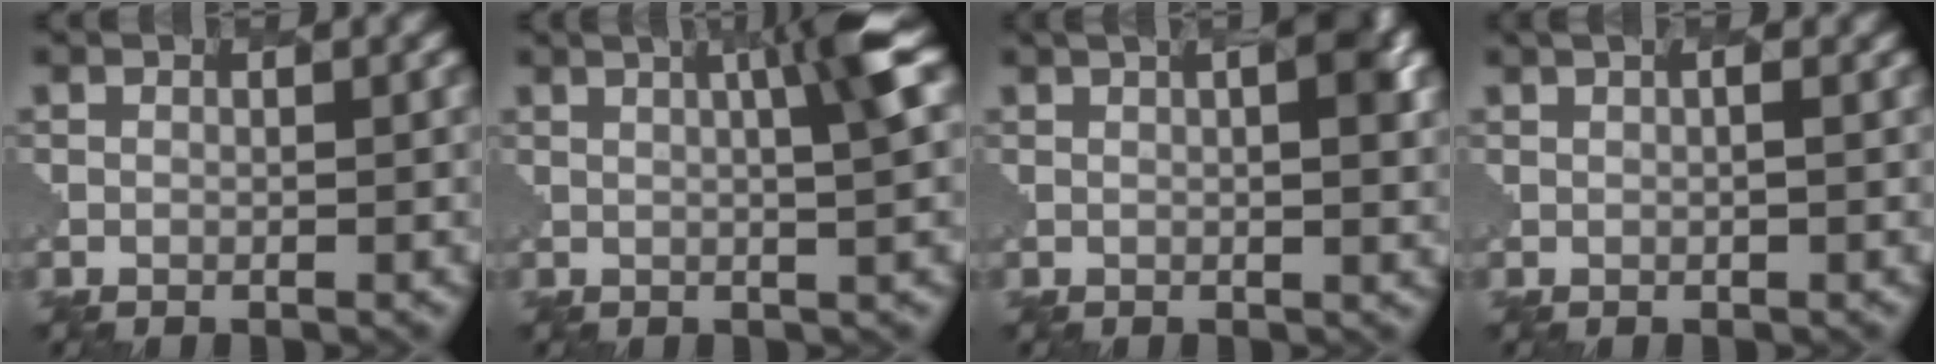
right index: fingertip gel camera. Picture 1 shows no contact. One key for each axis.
{"total": 4.4, "fx": 2.2, "fy": -0.4, "fz": 3.8, "tx": -0.050, "ty": 0.026, "tz": 0.008}
{"total": 3.7, "fx": 2.3, "fy": 1.3, "fz": 2.6, "tx": 0.000, "ty": 0.040, "tz": -0.012}
{"total": 2.7, "fx": 1.1, "fy": 1.3, "fz": 2.1, "tx": -0.008, "ty": 0.025, "tz": -0.012}